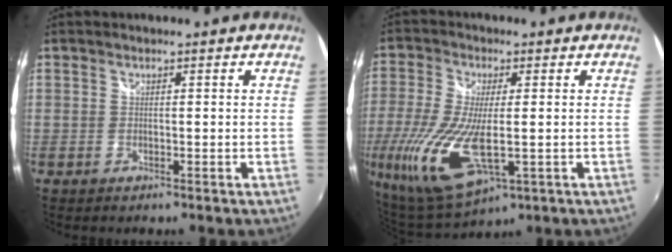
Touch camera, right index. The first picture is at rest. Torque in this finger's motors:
{"motor_torque": [2.14, 0.00, 1.05, 0.21]}